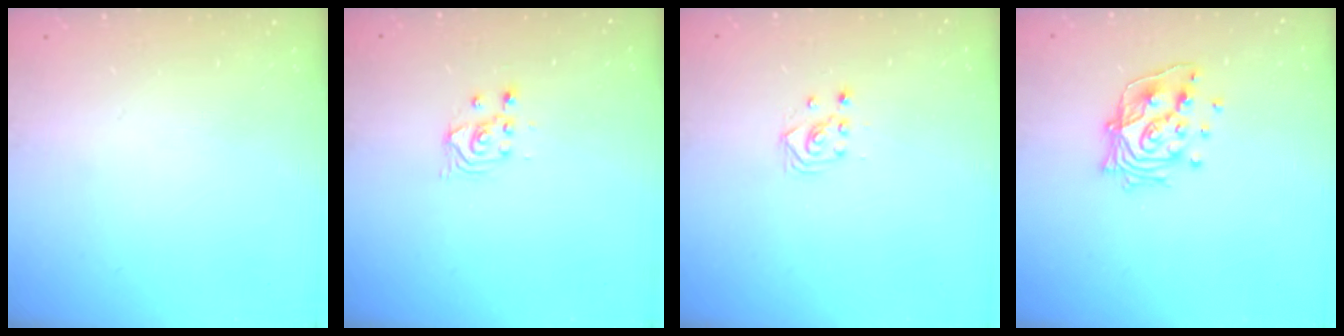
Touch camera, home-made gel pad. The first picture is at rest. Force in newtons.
{"total": 2.5, "press": 2.5, "slide": 0.2}
{"total": 3.0, "press": 3.0, "slide": 0.4}
{"total": 14.4, "press": 14.4, "slide": 1.1}